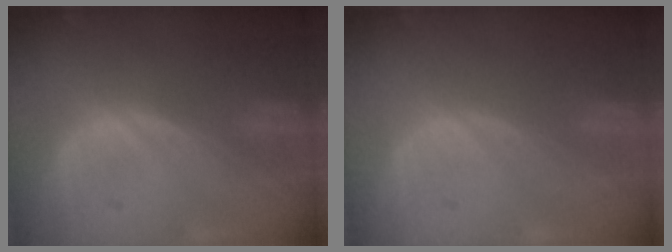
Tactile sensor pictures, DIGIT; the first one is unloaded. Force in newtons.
{"total": 0.0}